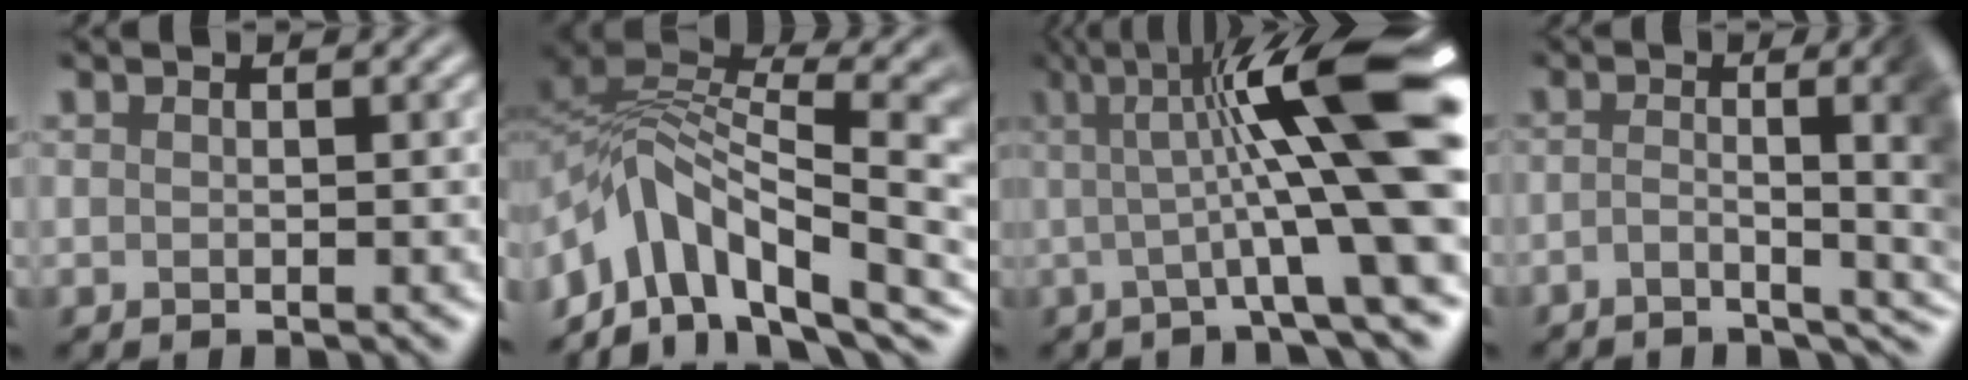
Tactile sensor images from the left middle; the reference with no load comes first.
{"total": 10.9, "force": [-4.2, 6.1, 8.0], "torque": [-0.180, 0.010, -0.051]}
{"total": 12.2, "force": [1.3, 1.5, 12.0], "torque": [-0.183, 0.014, 0.038]}
{"total": 10.1, "force": [-2.5, 3.4, 9.2], "torque": [-0.106, 0.001, -0.019]}